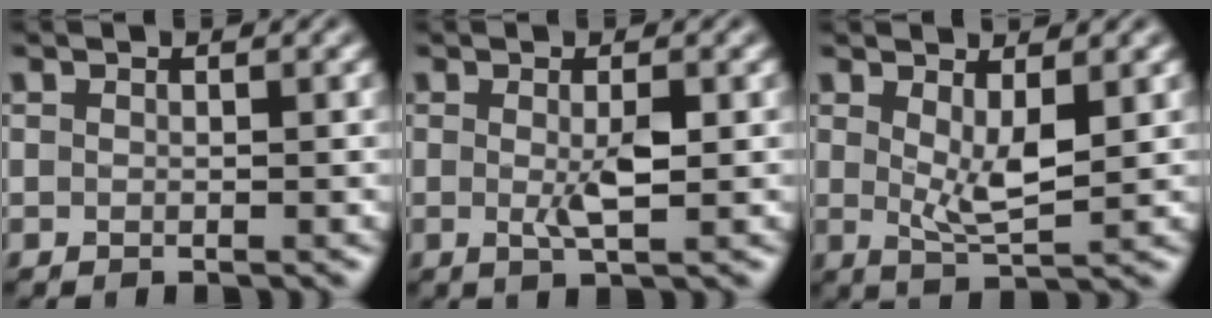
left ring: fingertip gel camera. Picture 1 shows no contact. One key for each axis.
{"total": 2.3, "fx": -0.4, "fy": 0.4, "fz": 2.3, "tx": -0.043, "ty": -0.005, "tz": -0.006}
{"total": 3.5, "fx": 0.6, "fy": 1.2, "fz": 3.3, "tx": -0.062, "ty": -0.012, "tz": 0.017}